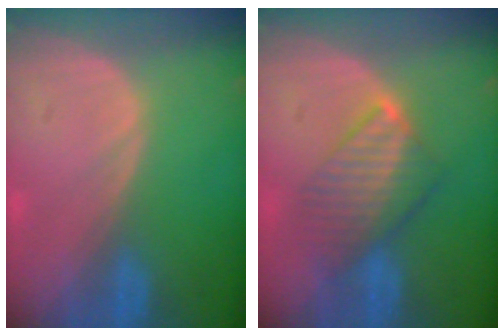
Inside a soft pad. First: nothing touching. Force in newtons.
{"total": 6.5, "press": 6.5, "slide": 0.7}